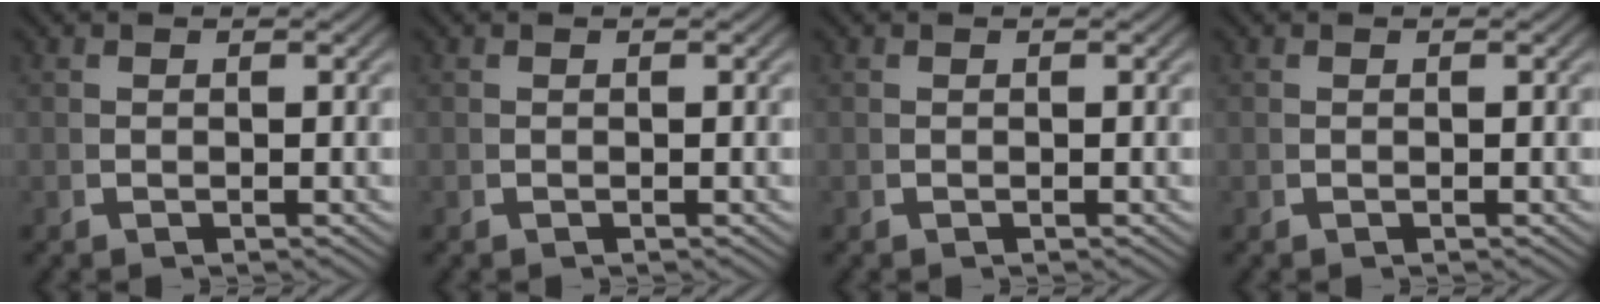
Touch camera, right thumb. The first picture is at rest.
{"total": 0.0}
{"total": 0.0}
{"total": 0.0}